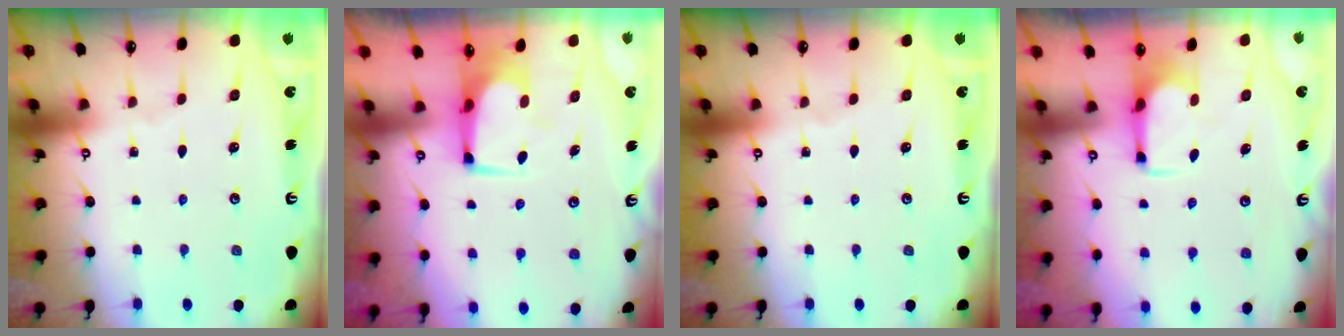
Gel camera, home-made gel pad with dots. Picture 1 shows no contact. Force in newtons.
{"total": 1.0, "press": 0.9, "slide": 0.2}
{"total": 0.0}
{"total": 2.8, "press": 2.7, "slide": 0.7}